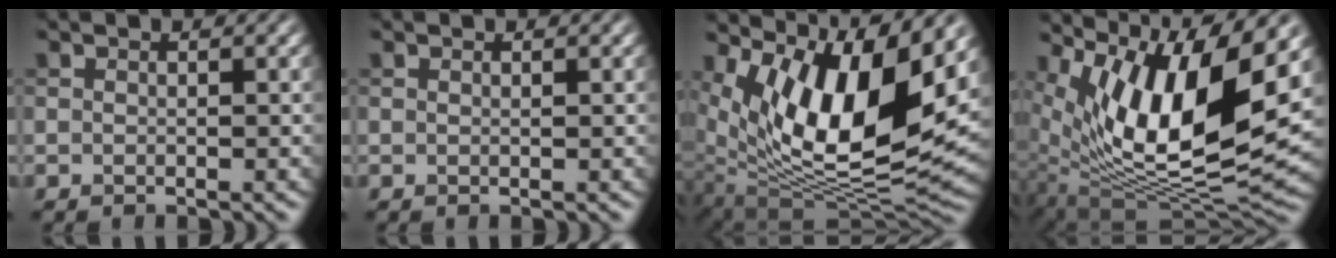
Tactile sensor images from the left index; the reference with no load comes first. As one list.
[{"total": 0.0}, {"total": 13.2, "force": [5.3, 5.2, 10.9], "torque": [-0.187, -0.009, 0.099]}, {"total": 14.2, "force": [4.9, 5.0, 12.4], "torque": [-0.216, -0.003, 0.089]}]